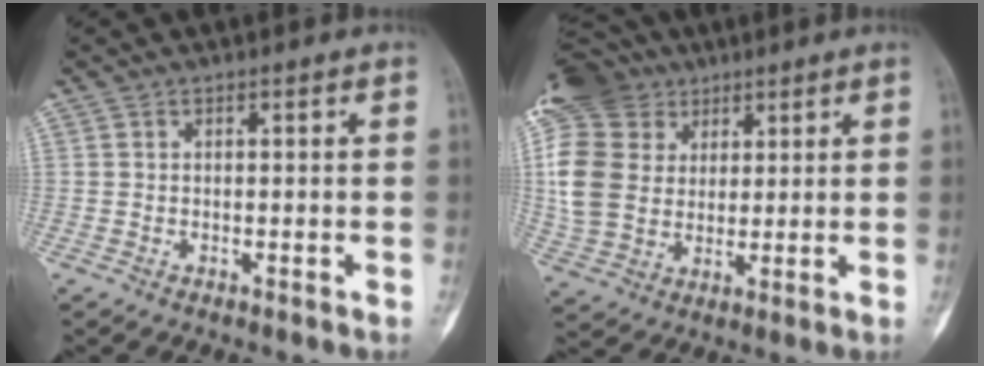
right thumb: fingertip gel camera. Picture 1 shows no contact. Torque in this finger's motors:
{"motor_torque": [1.51, 1.98, 1.02, 0.13, 0.12]}